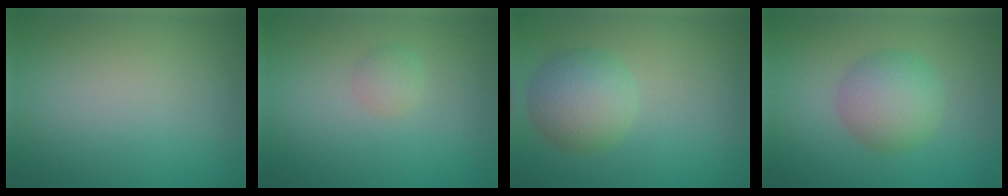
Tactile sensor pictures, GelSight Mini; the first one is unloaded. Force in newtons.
{"total": 1.1, "press": 1.1, "slide": 0.0}
{"total": 4.6, "press": 4.6, "slide": 0.2}
{"total": 4.3, "press": 4.3, "slide": 0.1}